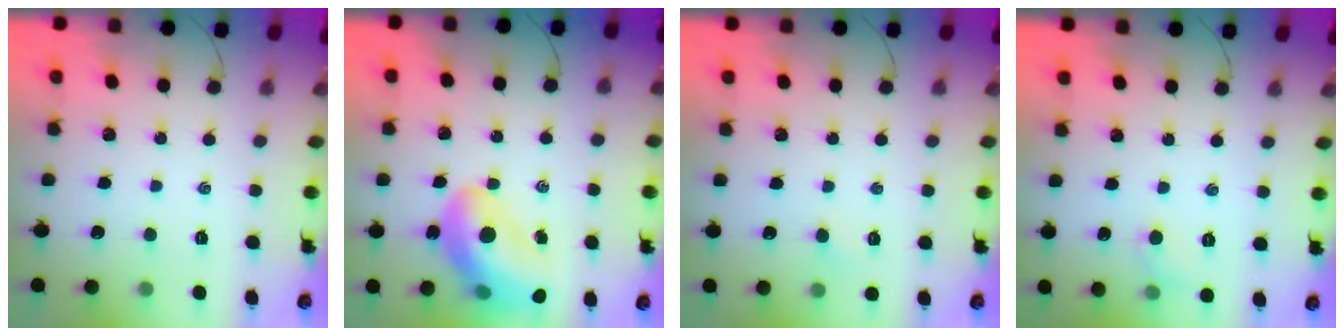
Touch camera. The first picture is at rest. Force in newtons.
{"total": 17.0, "press": 16.4, "slide": 4.6}
{"total": 1.5, "press": 1.4, "slide": 0.6}
{"total": 4.0, "press": 3.8, "slide": 1.2}